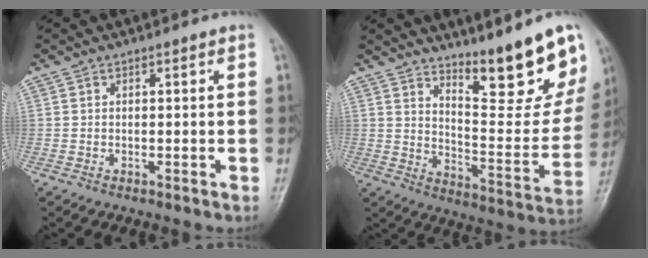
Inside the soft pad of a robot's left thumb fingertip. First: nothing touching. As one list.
[{"total": 17.1, "force": [12.5, 4.0, 11.0], "torque": [-0.109, -0.098, 0.197]}]